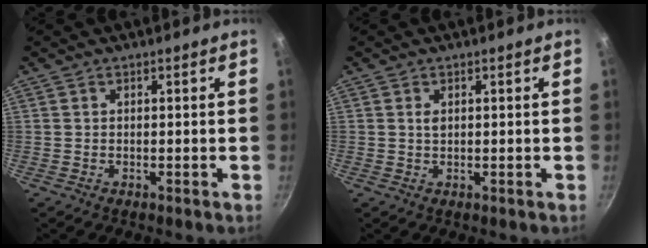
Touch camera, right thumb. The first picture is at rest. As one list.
[{"total": 1.2, "force": [0.4, 0.7, 0.8], "torque": [-0.014, 0.000, 0.007]}]